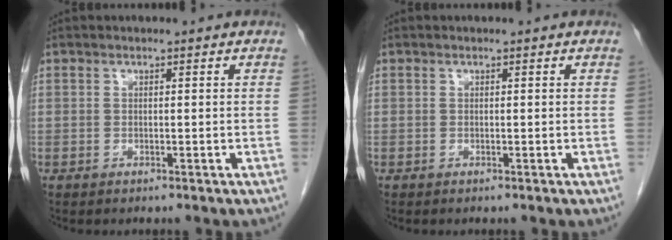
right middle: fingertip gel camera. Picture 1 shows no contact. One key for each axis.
{"total": 0.0}